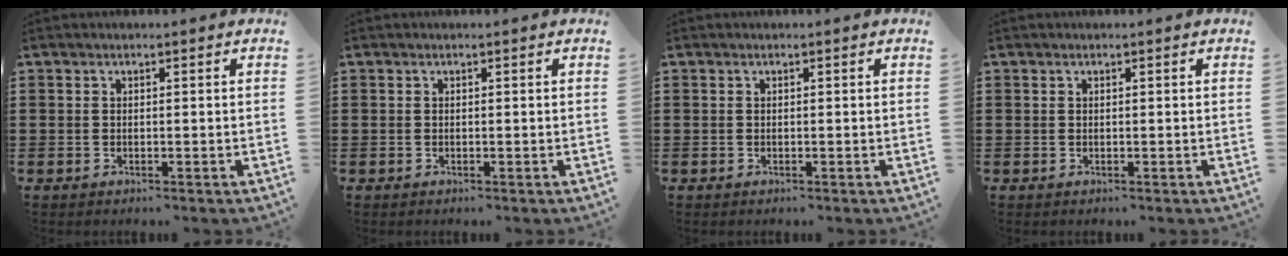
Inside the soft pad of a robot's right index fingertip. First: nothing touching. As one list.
[{"total": 0.0}, {"total": 0.0}, {"total": 0.0}]